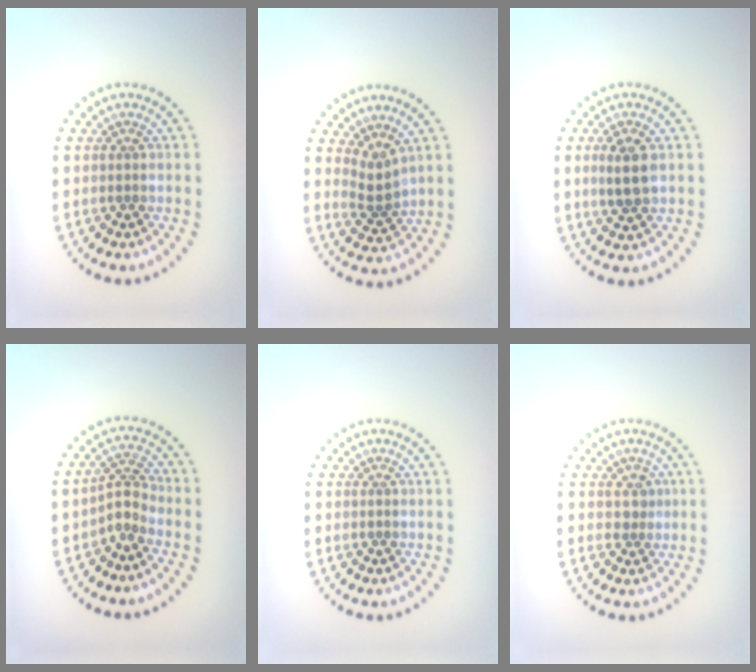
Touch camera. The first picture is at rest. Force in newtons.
{"total": 2.2, "press": 1.5, "slide": 1.6}
{"total": 2.8, "press": 2.8, "slide": 0.7}
{"total": 2.4, "press": 1.5, "slide": 1.8}
{"total": 0.0}
{"total": 1.3, "press": 1.0, "slide": 0.9}